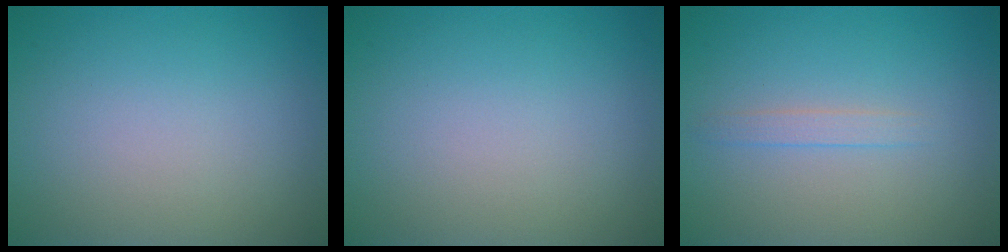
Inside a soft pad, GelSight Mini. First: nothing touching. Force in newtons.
{"total": 0.0}
{"total": 1.2, "press": 1.2, "slide": 0.1}